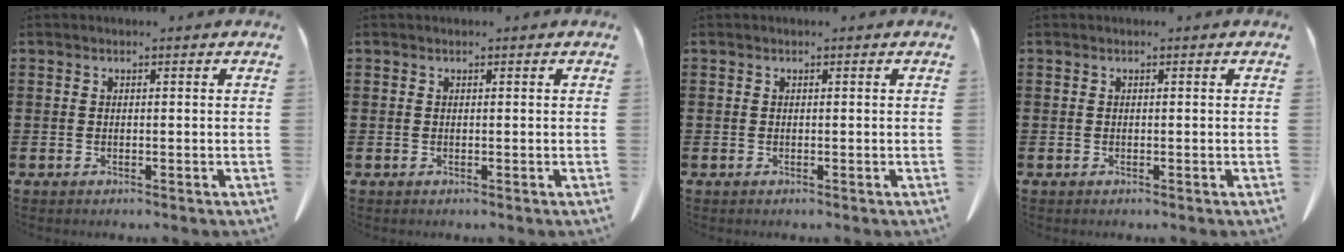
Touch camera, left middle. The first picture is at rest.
{"total": 0.0}
{"total": 0.0}
{"total": 0.0}